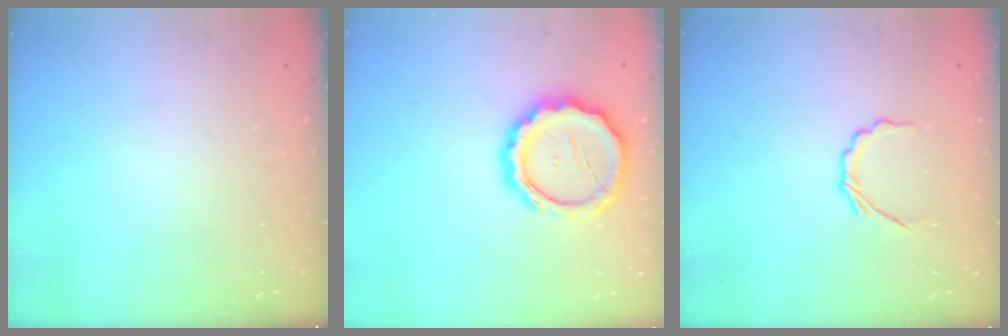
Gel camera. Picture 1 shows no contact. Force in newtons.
{"total": 14.1, "press": 13.9, "slide": 2.2}
{"total": 4.6, "press": 4.3, "slide": 1.5}